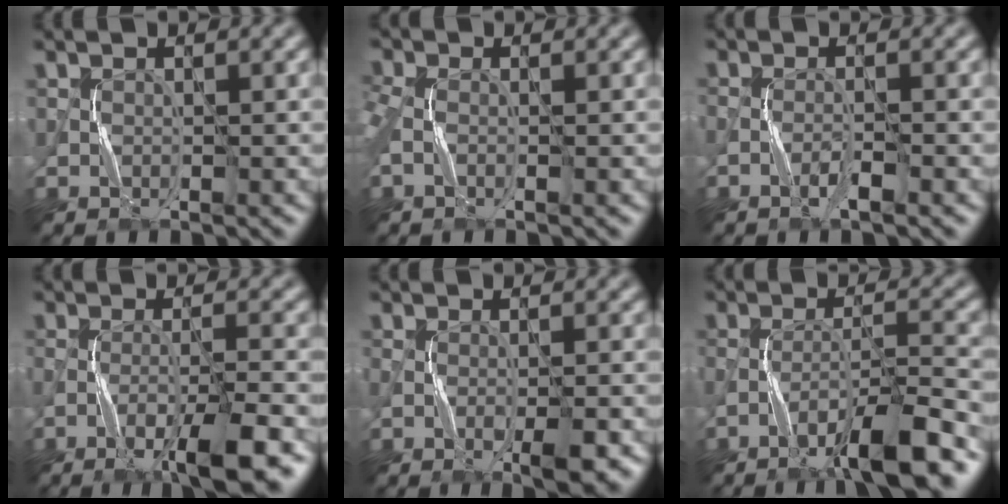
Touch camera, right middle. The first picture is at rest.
{"total": 2.7, "force": [-0.4, 1.7, 2.1], "torque": [-0.060, 0.000, -0.014]}
{"total": 1.7, "force": [-1.0, 0.2, 1.3], "torque": [-0.028, 0.004, -0.024]}
{"total": 7.0, "force": [-4.0, 1.2, 5.7], "torque": [-0.089, 0.002, -0.072]}
{"total": 4.3, "force": [-1.8, 1.2, 3.7], "torque": [-0.071, -0.008, -0.028]}
{"total": 7.7, "force": [-5.0, 1.3, 5.8], "torque": [-0.098, 0.005, -0.088]}